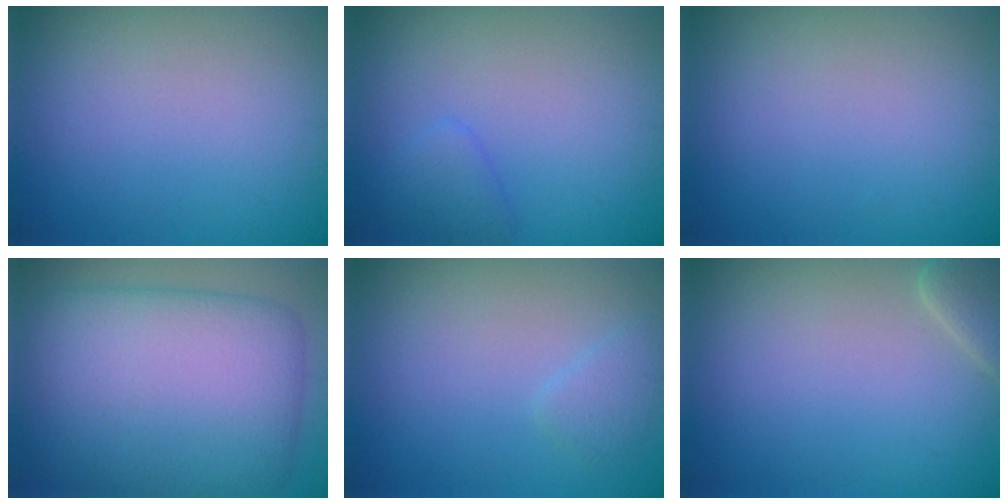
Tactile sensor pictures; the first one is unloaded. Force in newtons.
{"total": 1.4, "press": 1.4, "slide": 0.1}
{"total": 0.0}
{"total": 12.3, "press": 12.3, "slide": 0.2}
{"total": 1.3, "press": 1.2, "slide": 0.2}
{"total": 2.6, "press": 2.6, "slide": 0.2}